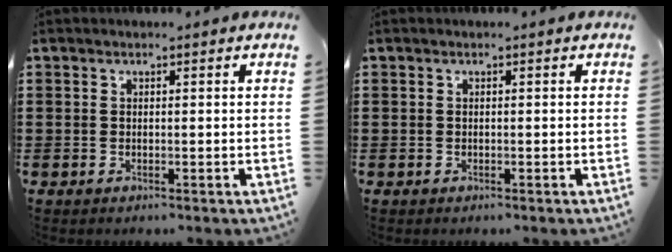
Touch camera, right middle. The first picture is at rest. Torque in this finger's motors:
{"motor_torque": [0.13, -0.04, 0.01, 0.00]}